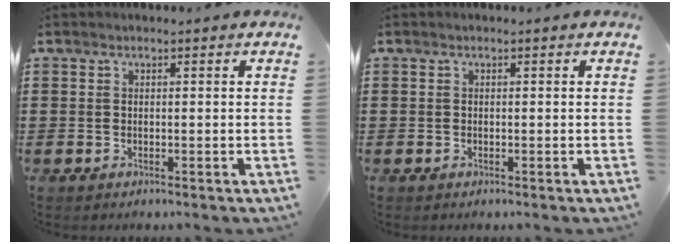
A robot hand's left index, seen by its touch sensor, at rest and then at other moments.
{"total": 0.0}